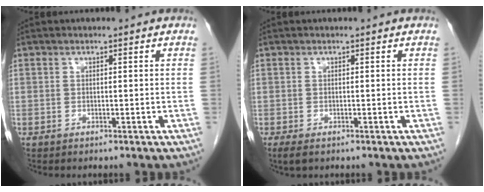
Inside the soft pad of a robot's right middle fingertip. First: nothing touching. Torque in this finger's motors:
{"motor_torque": [0.33, 0.10, 0.01, 0.01]}